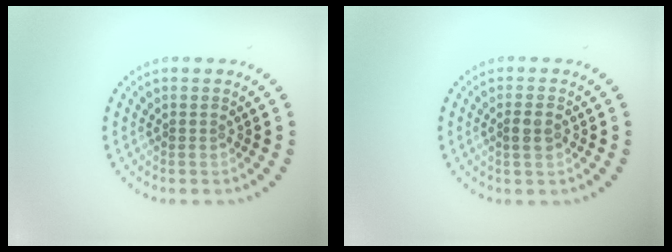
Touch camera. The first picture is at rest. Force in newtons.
{"total": 1.7, "press": 1.7, "slide": 0.3}